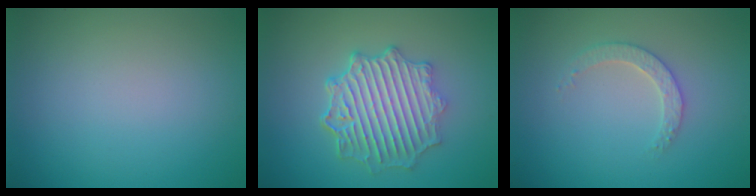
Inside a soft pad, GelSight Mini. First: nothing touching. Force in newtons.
{"total": 6.1, "press": 5.1, "slide": 3.3}
{"total": 2.2, "press": 2.2, "slide": 0.6}